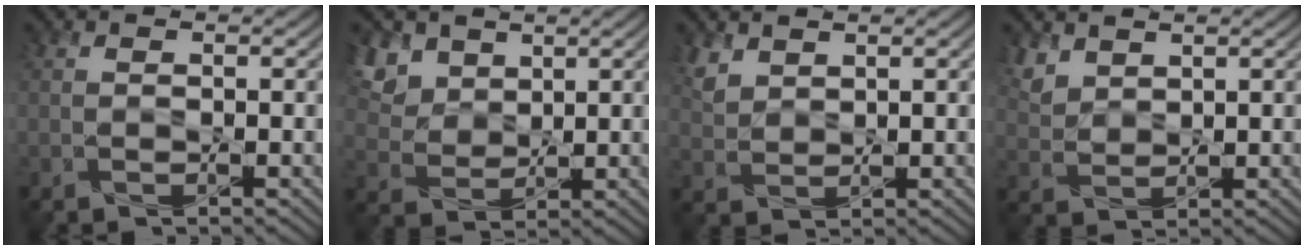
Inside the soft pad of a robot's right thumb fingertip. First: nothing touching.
{"total": 8.5, "force": [4.6, 5.7, 4.4], "torque": [-0.159, 0.004, 0.098]}
{"total": 3.0, "force": [2.1, 1.7, 1.3], "torque": [-0.038, -0.001, 0.051]}
{"total": 3.6, "force": [2.6, 2.0, 1.5], "torque": [-0.046, -0.001, 0.060]}